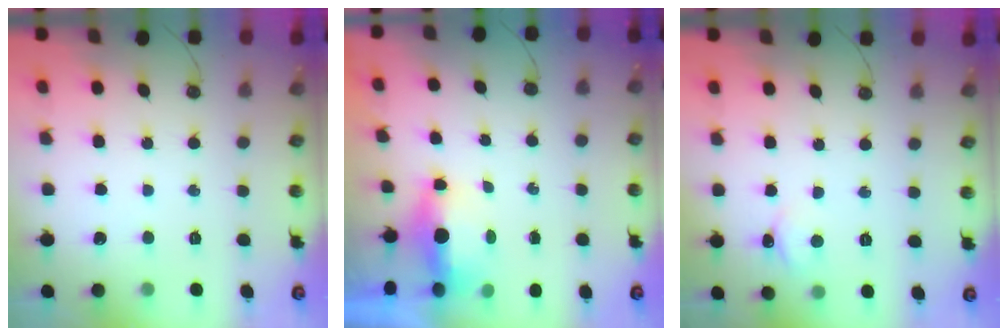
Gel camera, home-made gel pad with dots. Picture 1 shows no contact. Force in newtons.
{"total": 4.9, "press": 4.8, "slide": 1.2}
{"total": 3.1, "press": 3.1, "slide": 0.5}